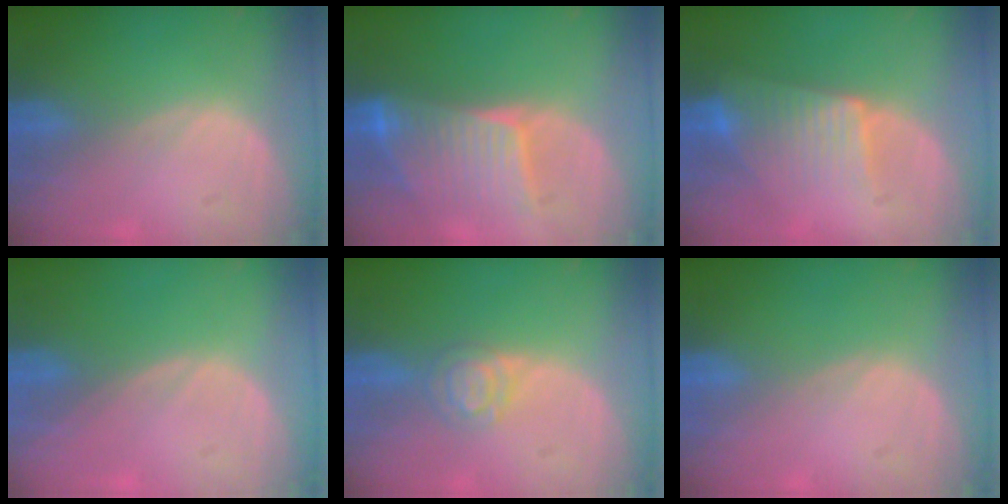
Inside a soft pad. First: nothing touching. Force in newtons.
{"total": 7.8, "press": 7.7, "slide": 1.7}
{"total": 6.7, "press": 6.2, "slide": 2.5}
{"total": 0.0}
{"total": 3.8, "press": 3.7, "slide": 0.9}
{"total": 0.0}